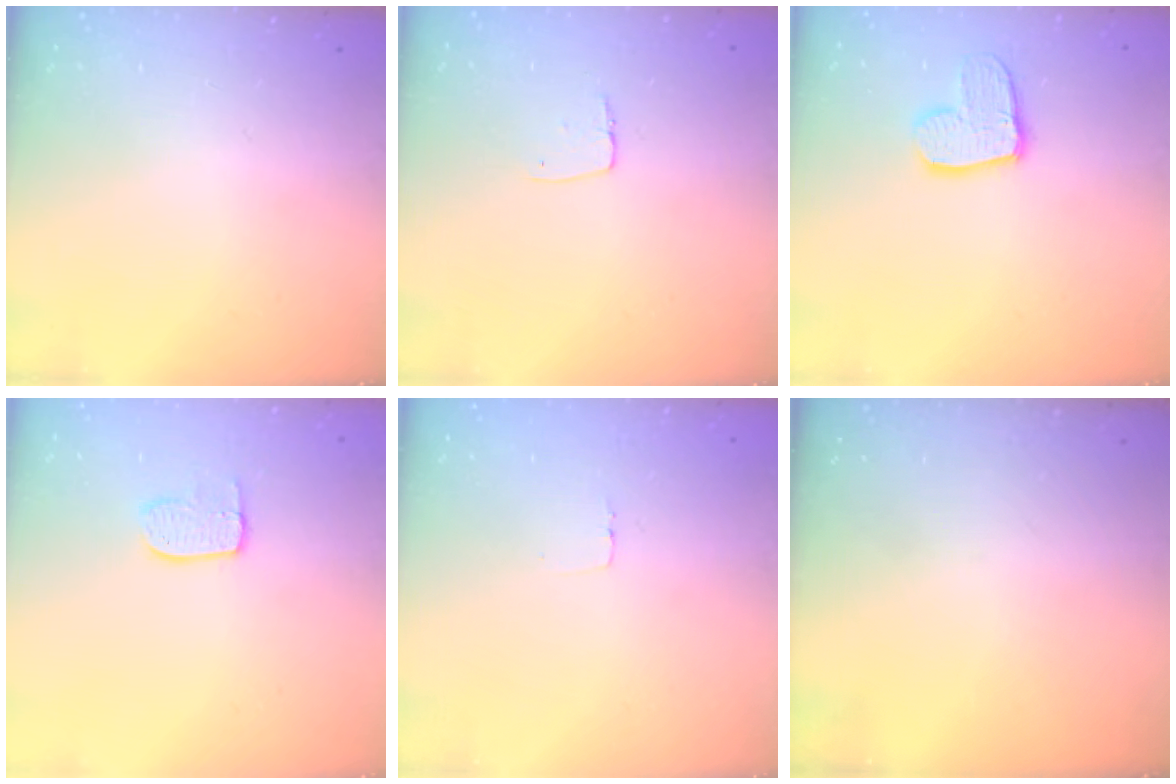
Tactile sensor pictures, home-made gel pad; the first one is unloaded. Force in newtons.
{"total": 4.9, "press": 4.8, "slide": 0.3}
{"total": 11.4, "press": 11.4, "slide": 1.0}
{"total": 6.7, "press": 6.7, "slide": 0.2}
{"total": 2.3, "press": 2.3, "slide": 0.1}
{"total": 0.0}